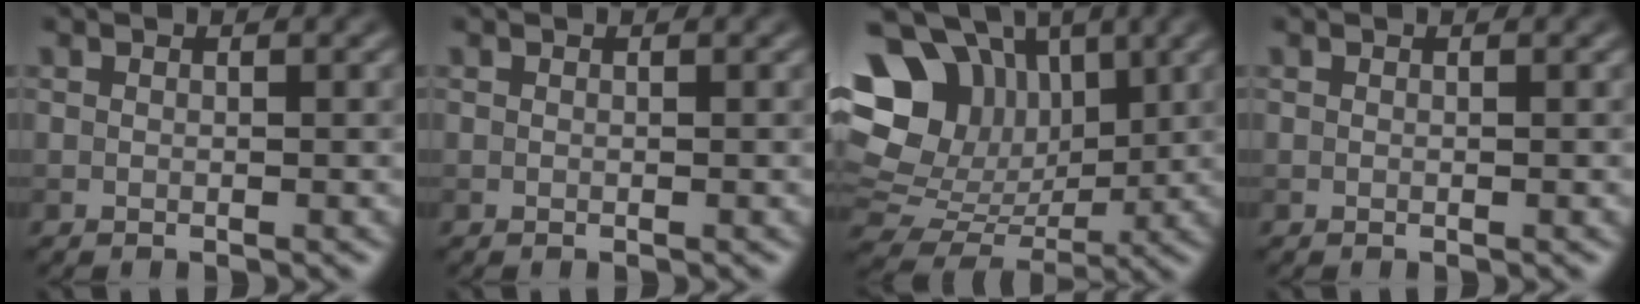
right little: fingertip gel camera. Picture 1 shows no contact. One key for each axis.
{"total": 0.0}
{"total": 16.0, "fx": 5.5, "fy": 12.5, "fz": 8.2, "tx": -0.186, "ty": 0.034, "tz": 0.096}
{"total": 0.0}